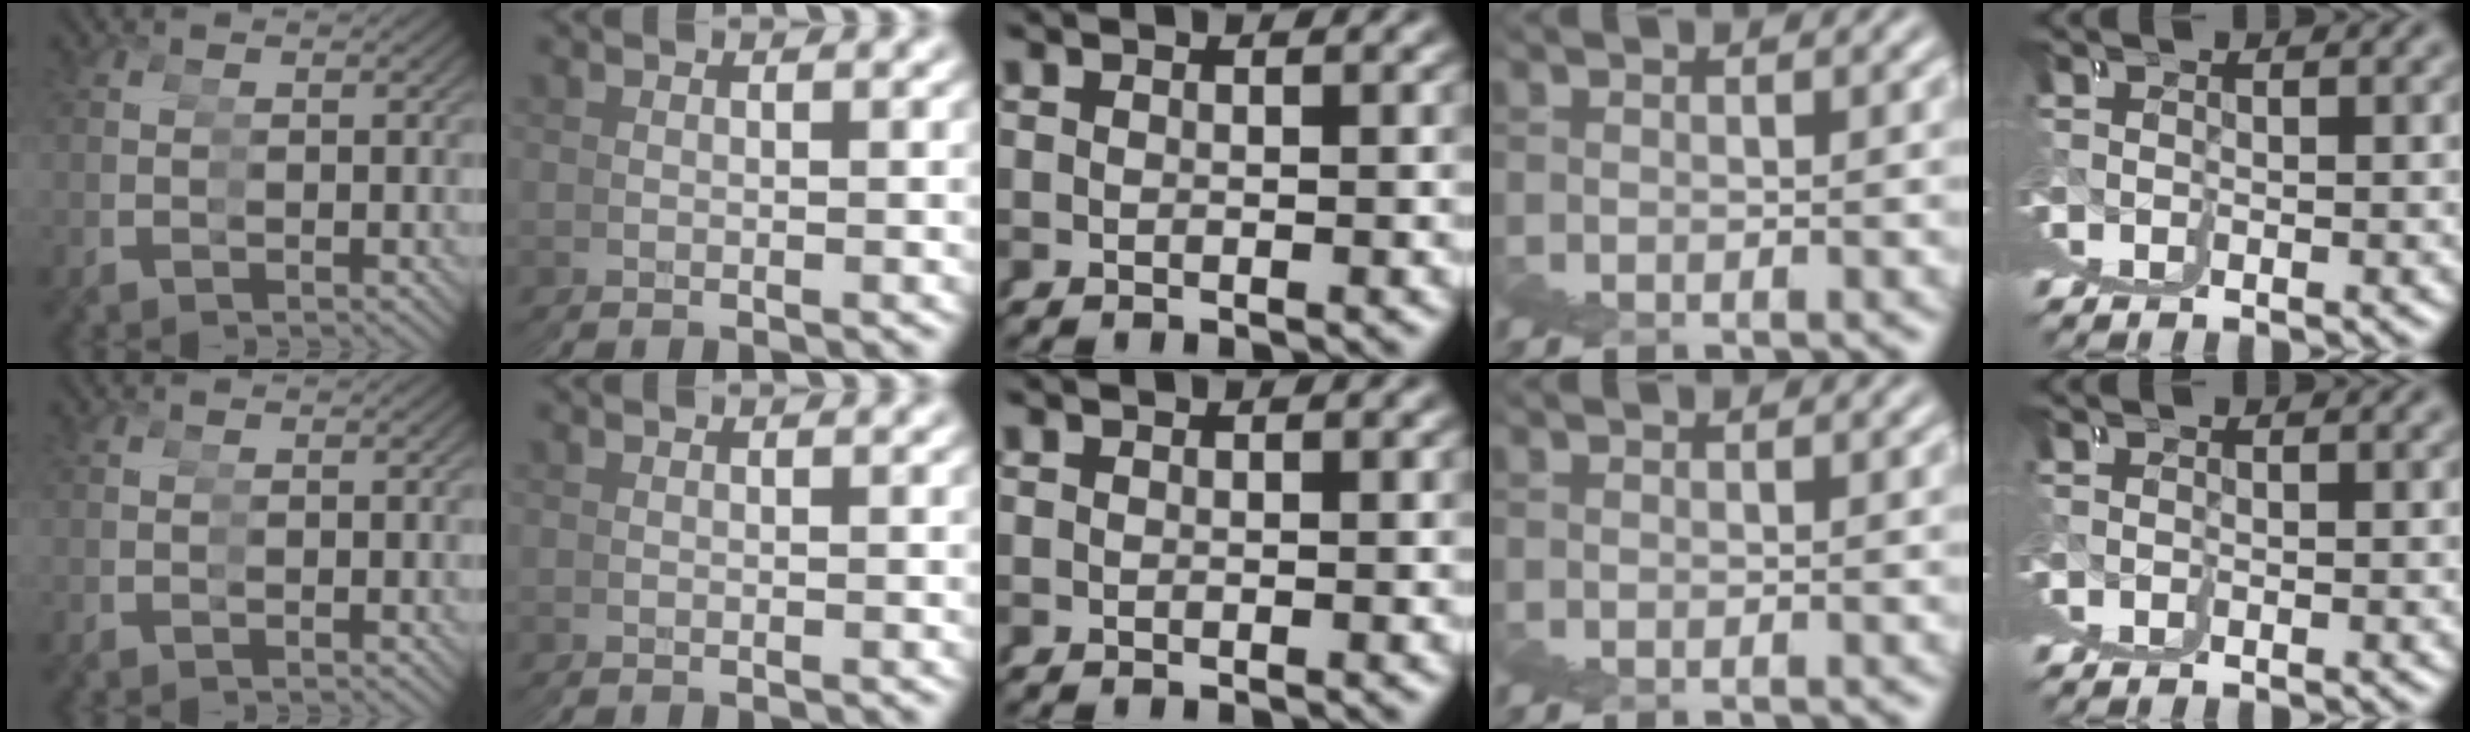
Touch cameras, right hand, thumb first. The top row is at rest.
{}